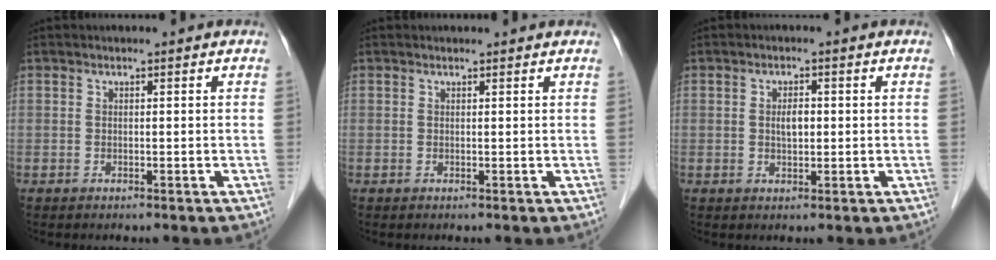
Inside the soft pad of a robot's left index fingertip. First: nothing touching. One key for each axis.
{"total": 1.1, "fx": 1.1, "fy": 0.2, "fz": 0.2, "tx": -0.011, "ty": 0.006, "tz": 0.011}
{"total": 2.2, "fx": -0.2, "fy": 1.0, "fz": 2.0, "tx": -0.036, "ty": -0.002, "tz": -0.003}